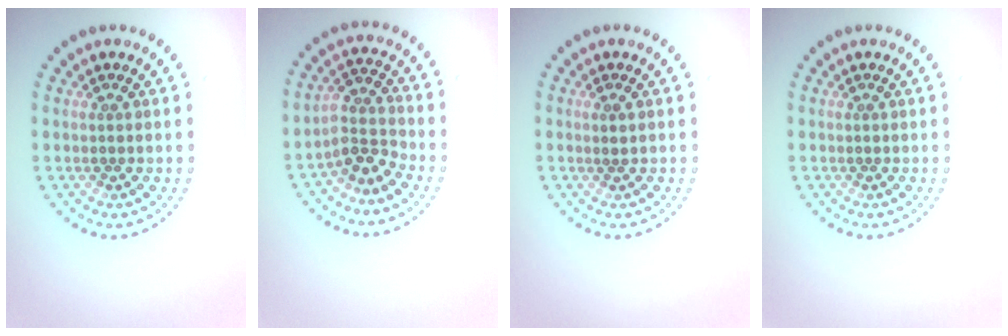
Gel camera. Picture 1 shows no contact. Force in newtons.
{"total": 3.0, "press": 2.1, "slide": 2.1}
{"total": 0.6, "press": 0.3, "slide": 0.4}
{"total": 0.0}